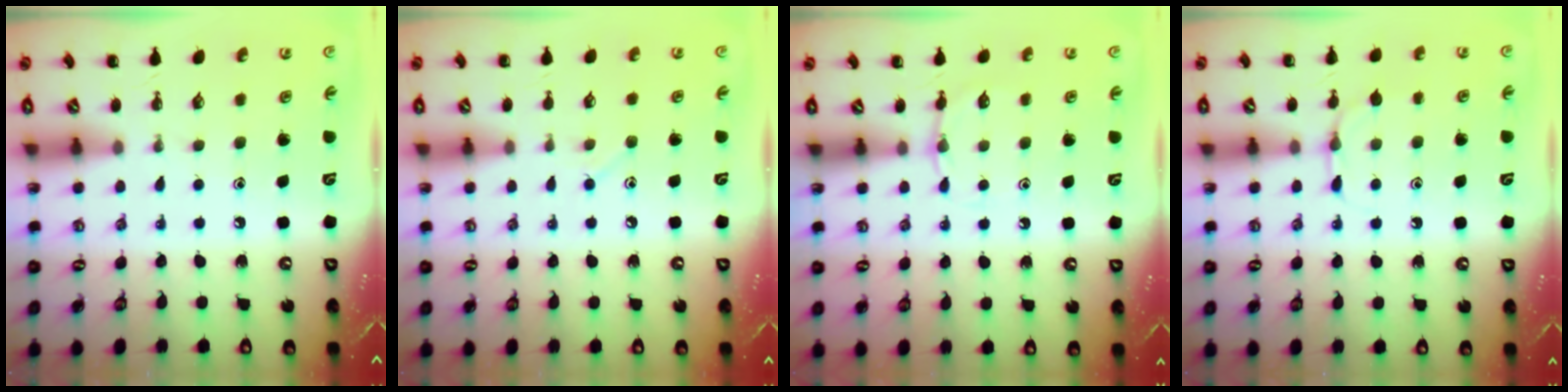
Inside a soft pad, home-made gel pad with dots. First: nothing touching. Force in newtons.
{"total": 6.1, "press": 5.8, "slide": 1.9}
{"total": 4.9, "press": 4.7, "slide": 1.5}
{"total": 5.2, "press": 5.0, "slide": 1.5}